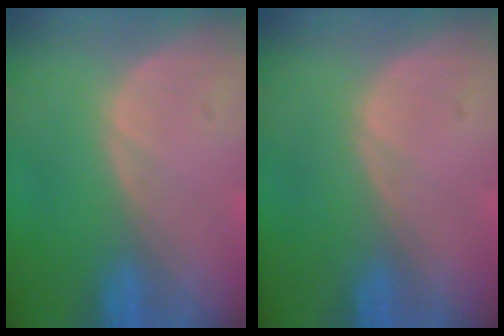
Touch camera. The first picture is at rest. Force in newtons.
{"total": 0.0}